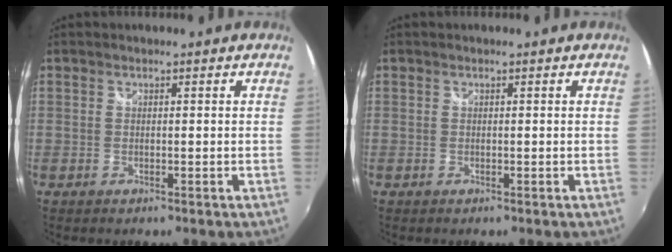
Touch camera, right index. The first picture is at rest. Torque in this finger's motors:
{"motor_torque": [0.00, 0.00, 0.00, 0.01]}